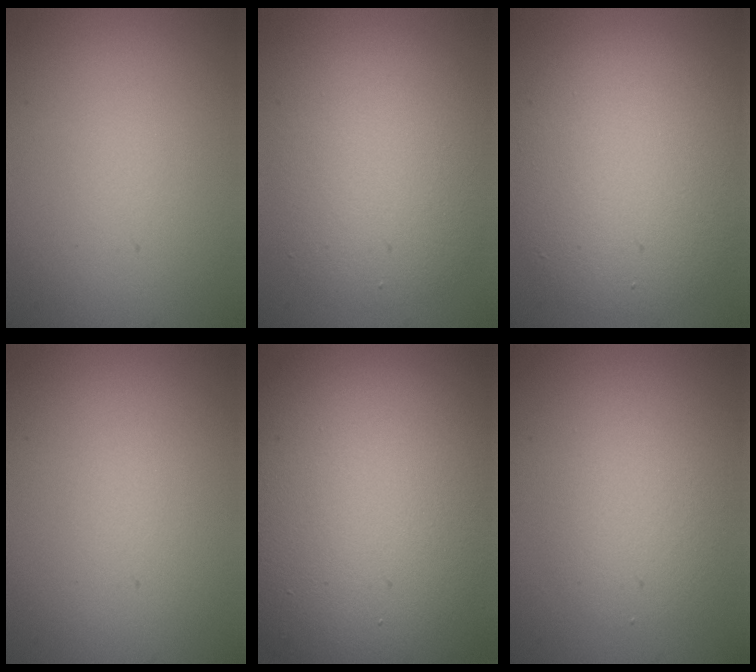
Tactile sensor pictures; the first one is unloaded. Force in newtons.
{"total": 5.7, "press": 5.7, "slide": 0.4}
{"total": 8.4, "press": 8.4, "slide": 0.2}
{"total": 0.0}
{"total": 19.1, "press": 19.1, "slide": 1.0}
{"total": 2.9, "press": 2.9, "slide": 0.4}